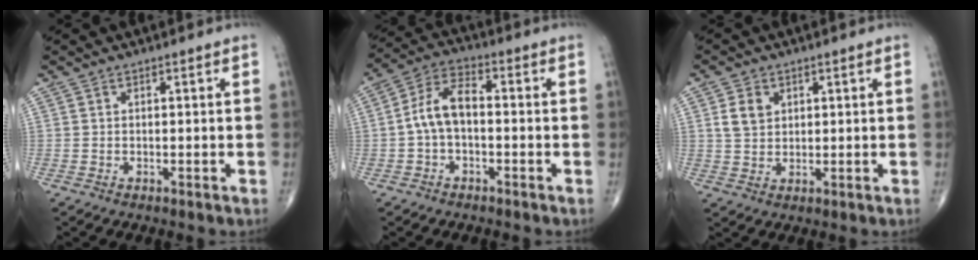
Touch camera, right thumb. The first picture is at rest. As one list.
[{"total": 9.5, "force": [-1.3, 5.2, 7.8], "torque": [-0.148, 0.037, -0.037]}, {"total": 4.6, "force": [1.6, 3.5, 2.5], "torque": [-0.034, -0.004, 0.032]}]